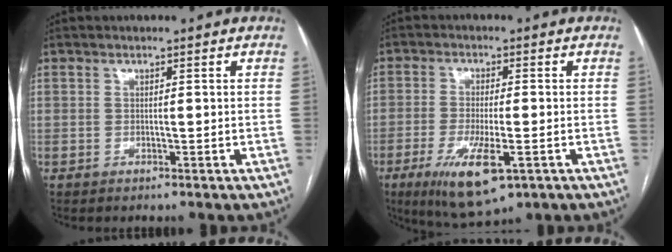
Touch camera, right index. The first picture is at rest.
{"total": 10.3, "force": [-4.5, 2.7, 8.9], "torque": [-0.163, -0.024, -0.069]}